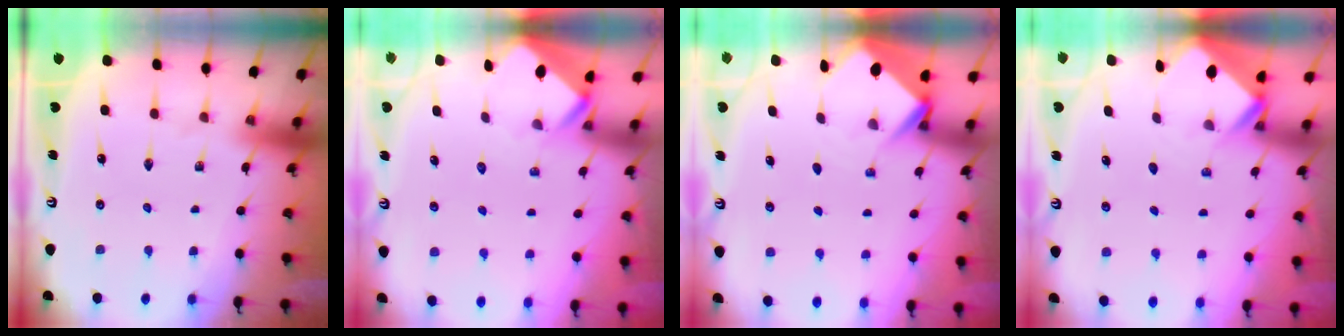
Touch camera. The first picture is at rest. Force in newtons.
{"total": 2.8, "press": 2.8, "slide": 0.1}
{"total": 3.8, "press": 3.8, "slide": 0.2}
{"total": 2.7, "press": 2.7, "slide": 0.1}